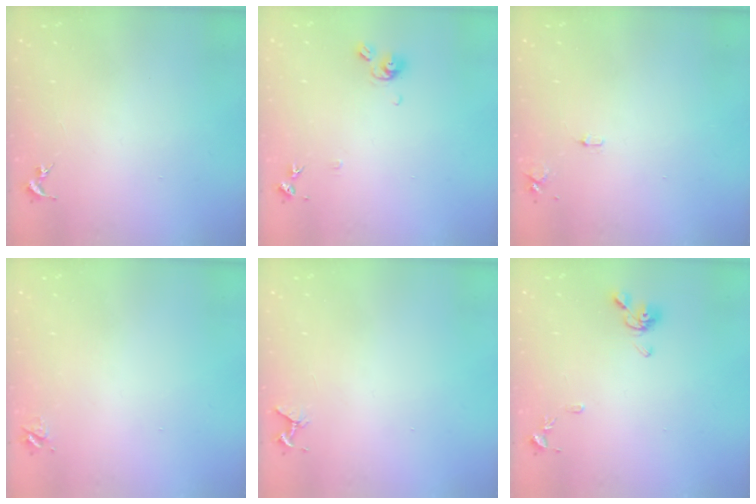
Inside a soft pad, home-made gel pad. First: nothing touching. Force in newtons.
{"total": 7.9, "press": 7.9, "slide": 0.8}
{"total": 5.2, "press": 5.1, "slide": 0.8}
{"total": 3.7, "press": 3.6, "slide": 0.5}
{"total": 4.2, "press": 4.2, "slide": 0.4}
{"total": 9.4, "press": 9.4, "slide": 1.0}